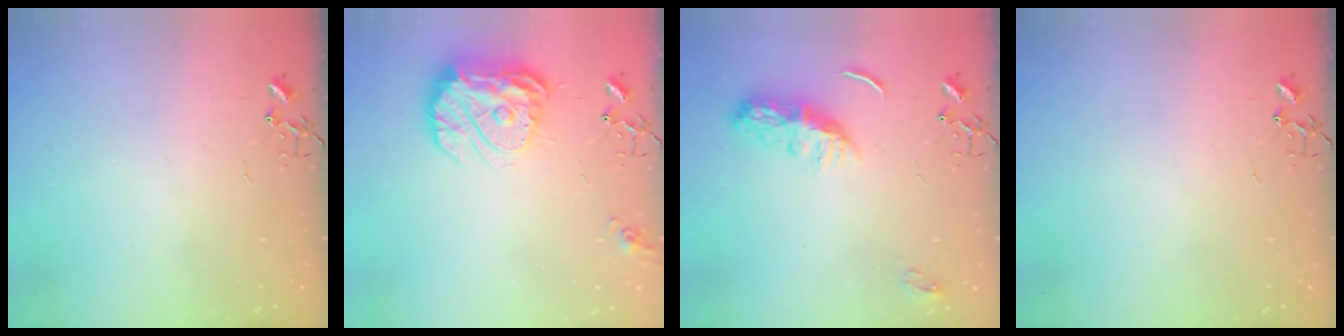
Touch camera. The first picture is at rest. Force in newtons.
{"total": 17.1, "press": 17.0, "slide": 1.5}
{"total": 8.9, "press": 8.9, "slide": 0.1}
{"total": 0.0}